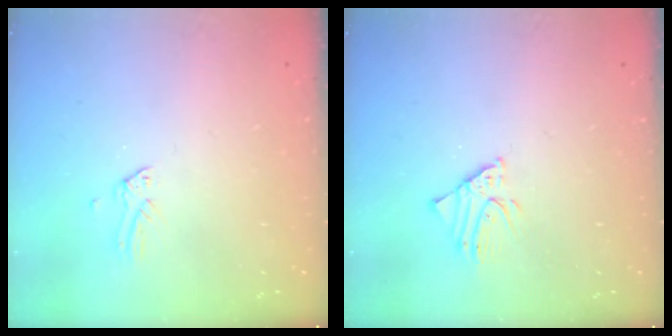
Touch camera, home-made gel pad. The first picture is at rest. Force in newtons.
{"total": 1.7, "press": 1.7, "slide": 0.0}